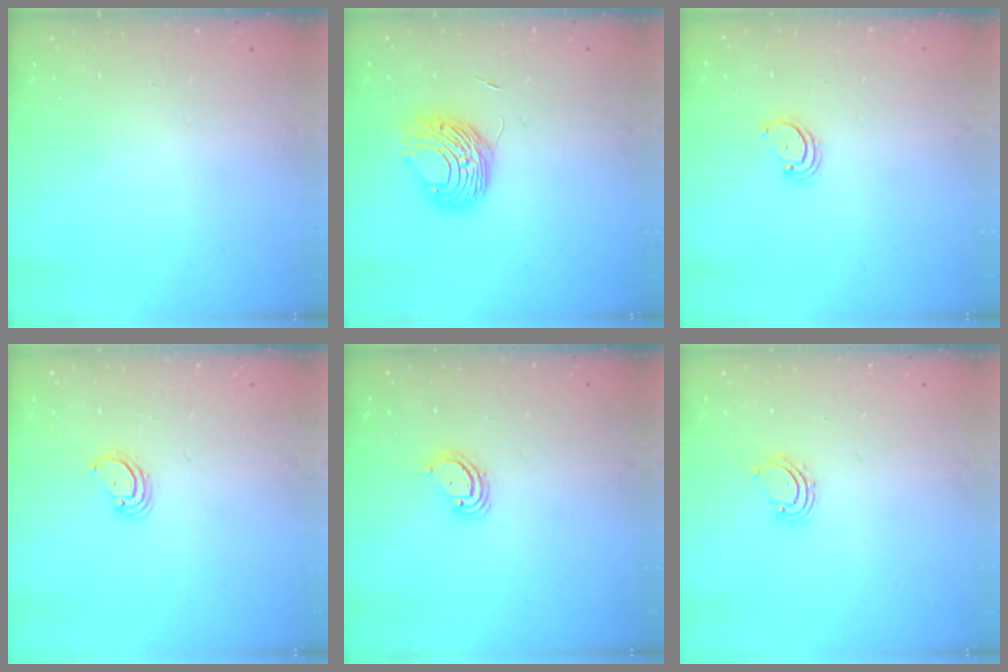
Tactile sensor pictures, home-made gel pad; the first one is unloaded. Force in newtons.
{"total": 9.2, "press": 9.2, "slide": 0.5}
{"total": 2.5, "press": 2.5, "slide": 0.3}
{"total": 2.9, "press": 2.9, "slide": 0.3}
{"total": 3.2, "press": 3.2, "slide": 0.2}
{"total": 2.9, "press": 2.9, "slide": 0.4}